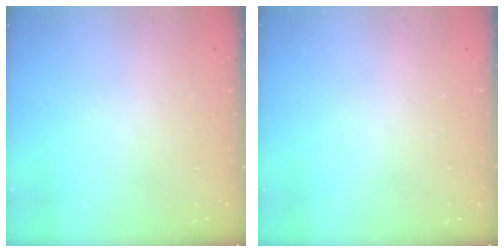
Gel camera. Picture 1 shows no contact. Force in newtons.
{"total": 0.0}